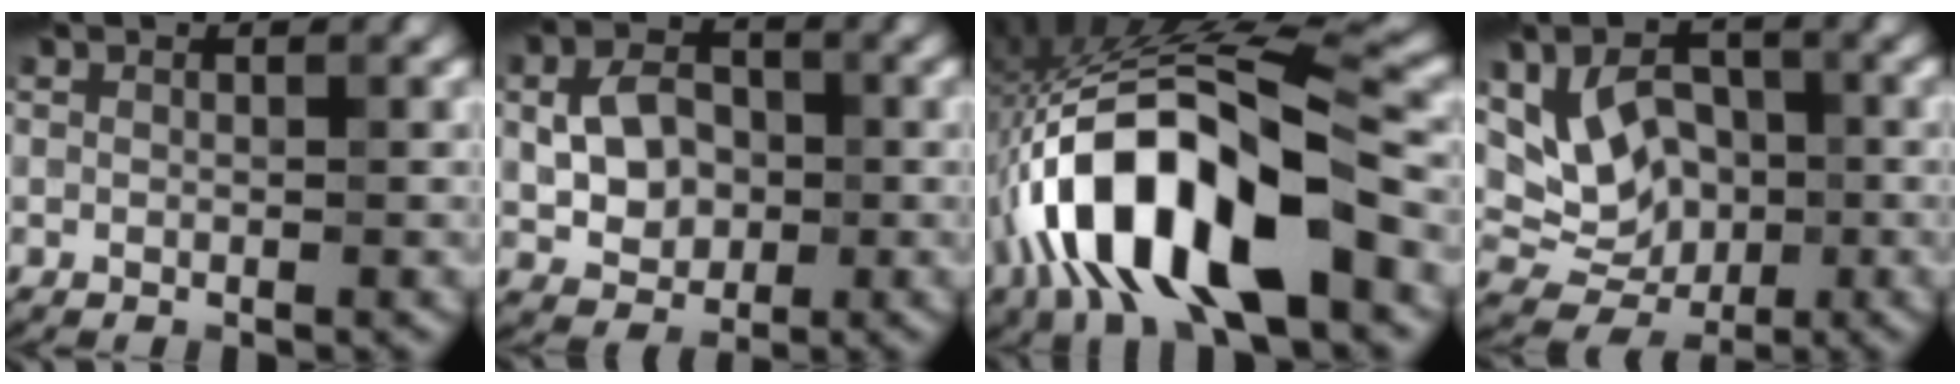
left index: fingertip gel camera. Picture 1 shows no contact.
{"total": 4.6, "force": [-0.2, 3.3, 3.2], "torque": [-0.060, 0.009, 0.000]}
{"total": 13.4, "force": [-5.2, 4.9, 11.3], "torque": [-0.207, 0.020, -0.094]}
{"total": 7.7, "force": [0.6, 5.8, 5.0], "torque": [-0.075, 0.004, 0.011]}